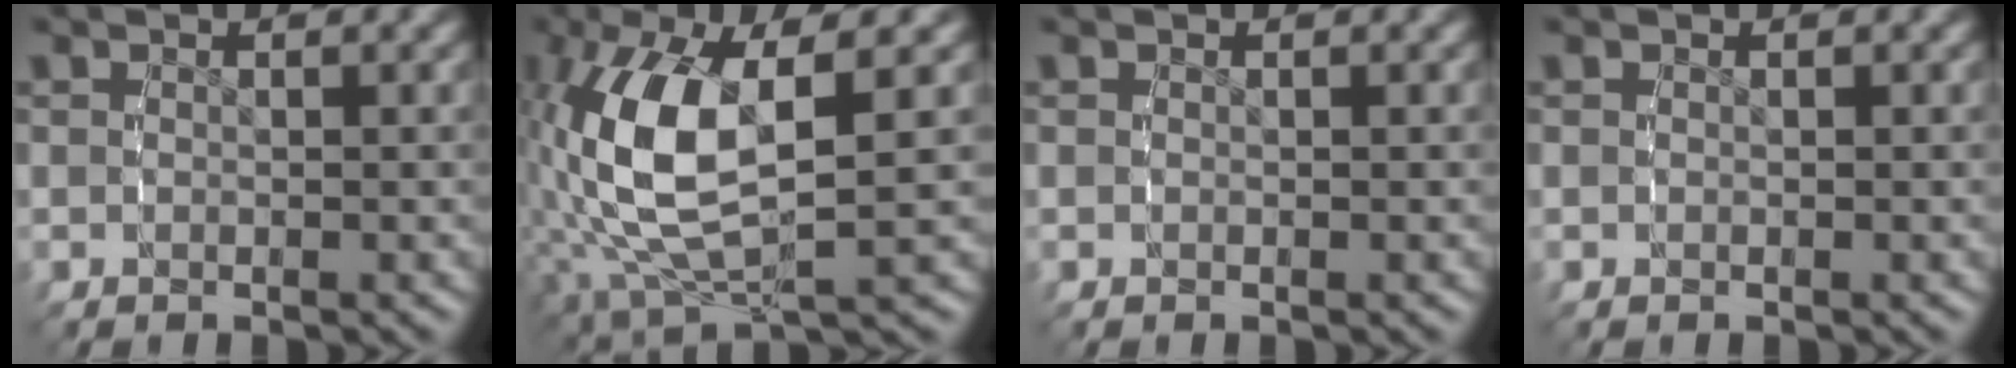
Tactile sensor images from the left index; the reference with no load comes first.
{"total": 10.7, "force": [1.2, 5.1, 9.3], "torque": [-0.220, -0.022, 0.049]}
{"total": 0.0}
{"total": 0.0}